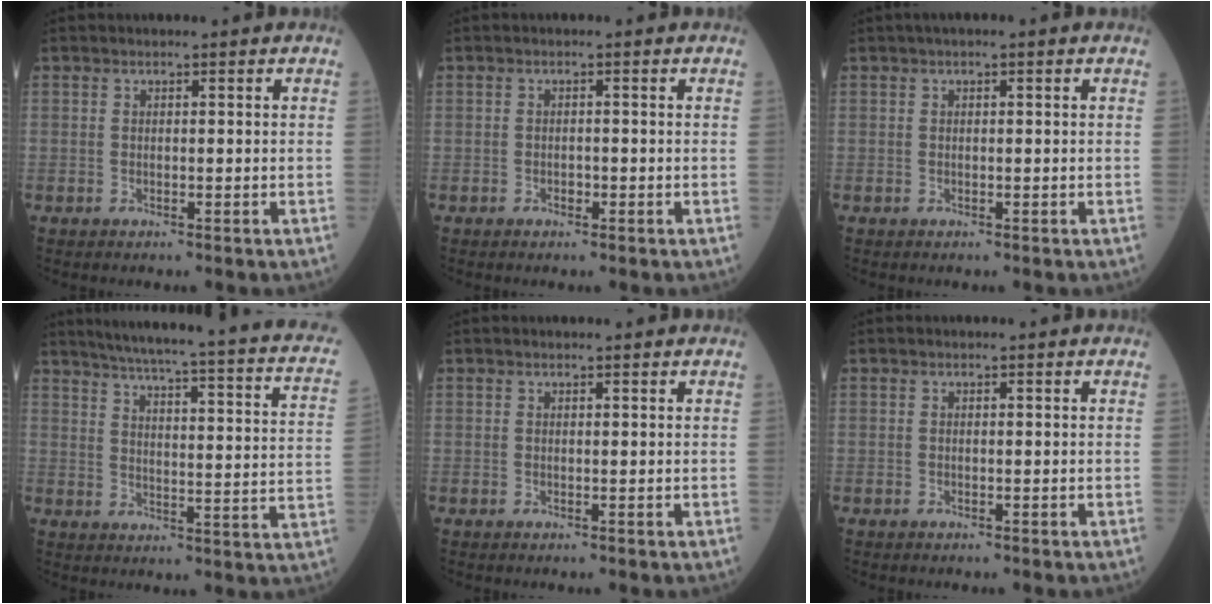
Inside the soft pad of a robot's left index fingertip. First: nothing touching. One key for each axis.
{"total": 0.9, "fx": -0.5, "fy": 0.5, "fz": 0.5, "tx": -0.009, "ty": 0.002, "tz": -0.007}
{"total": 1.2, "fx": 0.6, "fy": 0.2, "fz": 1.1, "tx": -0.023, "ty": 0.012, "tz": 0.008}
{"total": 23.4, "fx": 18.4, "fy": 1.9, "fz": 14.4, "tx": -0.210, "ty": -0.026, "tz": 0.212}
{"total": 0.6, "fx": 0.6, "fy": 0.0, "fz": 0.1, "tx": -0.005, "ty": 0.000, "tz": 0.008}
{"total": 0.0}